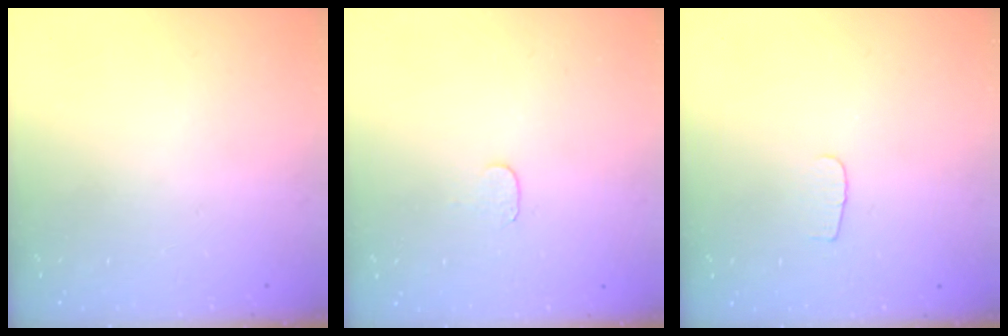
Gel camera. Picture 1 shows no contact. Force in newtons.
{"total": 3.7, "press": 3.7, "slide": 0.4}
{"total": 3.5, "press": 3.5, "slide": 0.4}